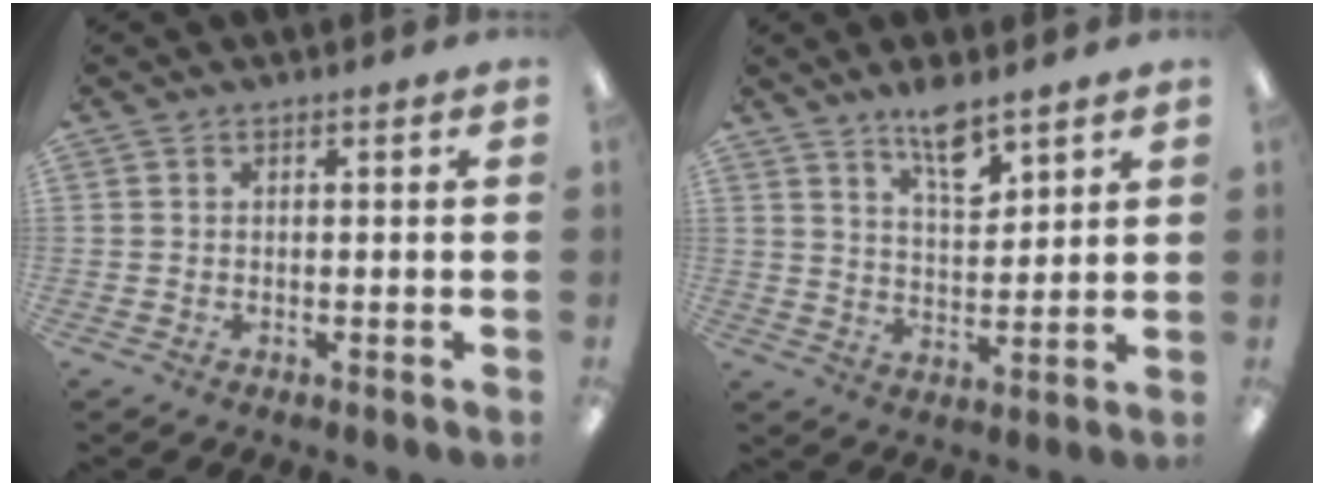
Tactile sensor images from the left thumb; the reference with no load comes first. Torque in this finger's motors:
{"motor_torque": [1.02, 0.59, 0.67, -0.68, 0.04]}